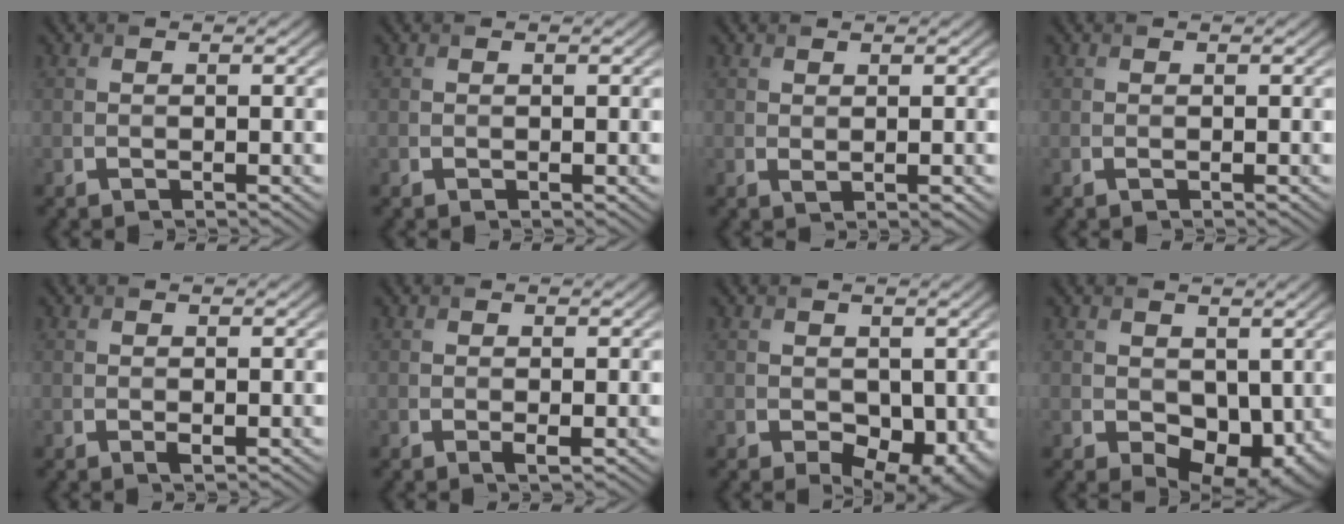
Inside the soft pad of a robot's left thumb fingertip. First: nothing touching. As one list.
[{"total": 0.0}, {"total": 0.9, "force": [0.4, 0.2, 0.8], "torque": [-0.015, -0.003, 0.011]}, {"total": 0.0}, {"total": 0.6, "force": [-0.1, 0.3, 0.6], "torque": [-0.012, -0.005, -0.002]}, {"total": 0.8, "force": [-0.1, 0.1, 0.8], "torque": [-0.016, -0.006, -0.003]}, {"total": 5.2, "force": [-0.7, 3.4, 3.8], "torque": [-0.064, -0.022, -0.006]}, {"total": 6.9, "force": [0.0, 5.0, 4.8], "torque": [-0.083, -0.029, 0.008]}]